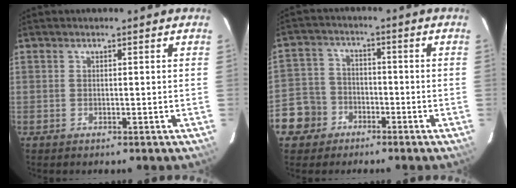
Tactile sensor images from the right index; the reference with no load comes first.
{"total": 8.4, "force": [-4.1, 7.1, 1.5], "torque": [-0.057, 0.025, -0.074]}